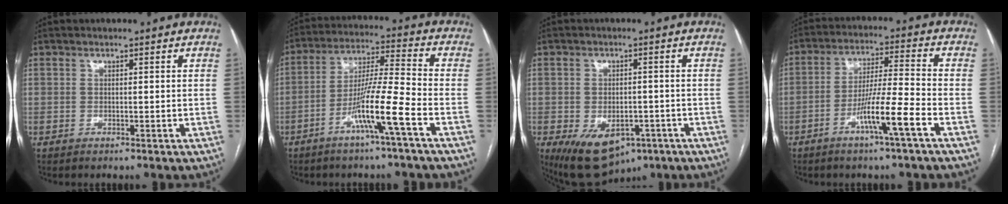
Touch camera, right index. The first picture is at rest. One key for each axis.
{"total": 10.6, "fx": -4.9, "fy": -0.9, "fz": 9.3, "tx": -0.177, "ty": 0.004, "tz": -0.093}
{"total": 10.8, "fx": -5.3, "fy": 6.6, "fz": 6.7, "tx": -0.114, "ty": -0.005, "tz": -0.067}
{"total": 9.1, "fx": -4.3, "fy": -0.7, "fz": 7.9, "tx": -0.146, "ty": 0.001, "tz": -0.081}